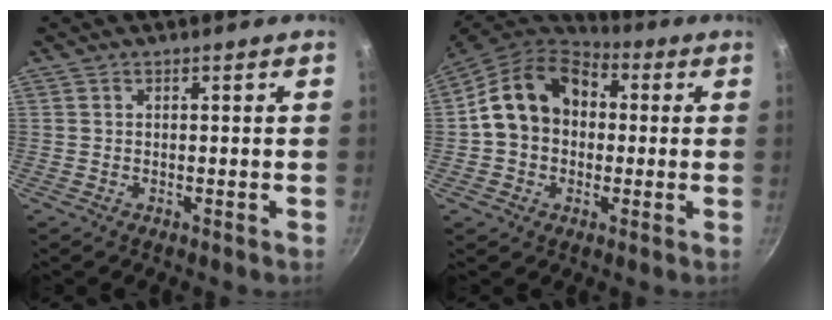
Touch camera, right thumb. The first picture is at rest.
{"total": 15.2, "force": [1.7, 11.9, 9.2], "torque": [-0.136, 0.033, 0.015]}